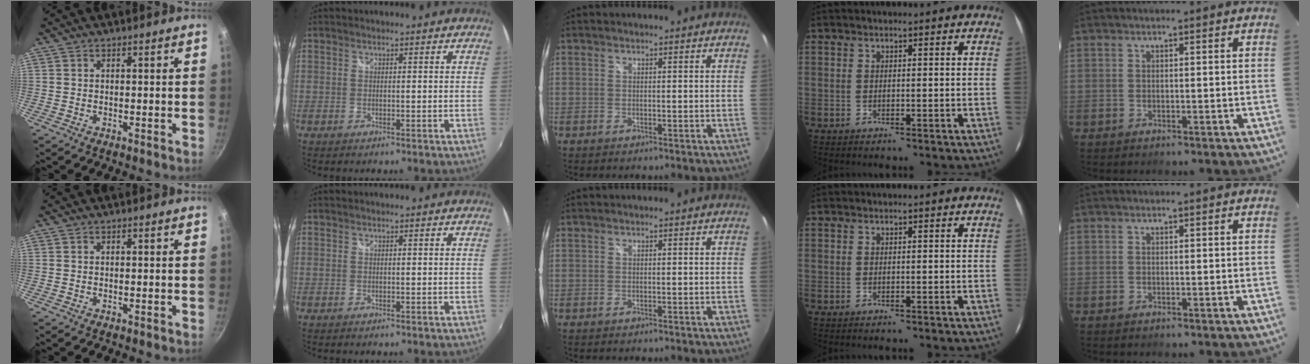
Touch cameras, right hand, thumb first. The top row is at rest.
{}